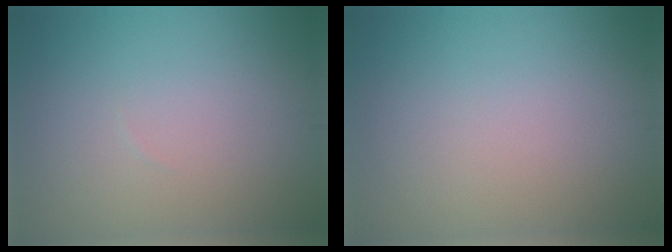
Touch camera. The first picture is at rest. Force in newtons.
{"total": 0.0}